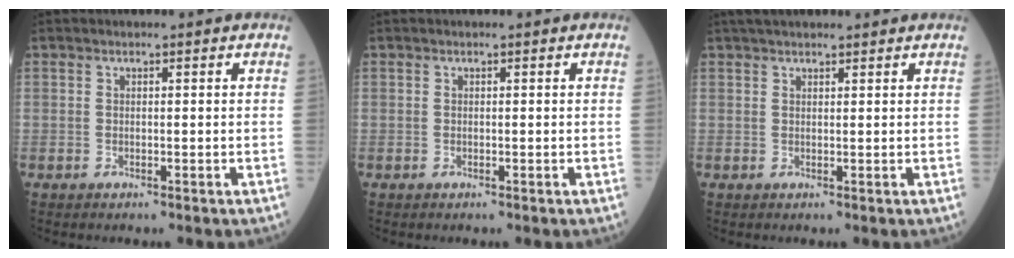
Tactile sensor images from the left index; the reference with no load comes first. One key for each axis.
{"total": 0.0}
{"total": 6.1, "fx": 5.3, "fy": 1.0, "fz": 2.8, "tx": -0.040, "ty": 0.039, "tz": 0.081}